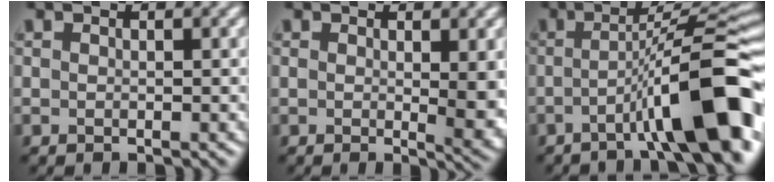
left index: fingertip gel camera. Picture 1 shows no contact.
{"total": 4.8, "force": [0.1, 1.5, 4.5], "torque": [-0.052, -0.007, 0.004]}
{"total": 10.7, "force": [-4.2, 1.8, 9.7], "torque": [-0.118, 0.026, -0.065]}